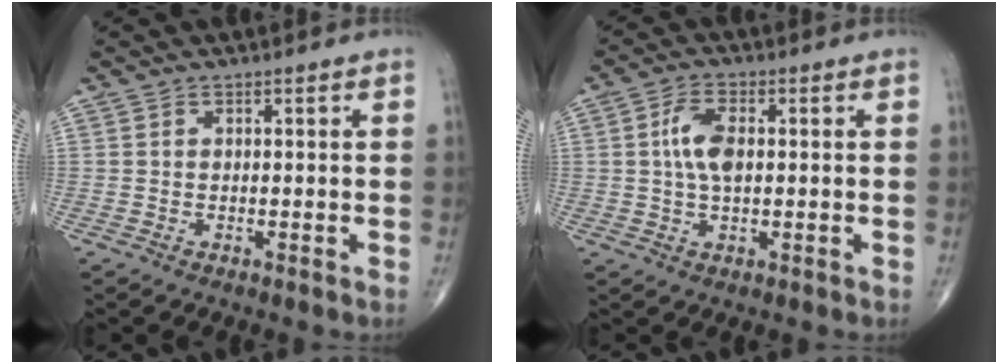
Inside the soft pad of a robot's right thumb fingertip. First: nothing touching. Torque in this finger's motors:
{"motor_torque": [0.90, 0.78, 0.76, -0.12, 0.04]}